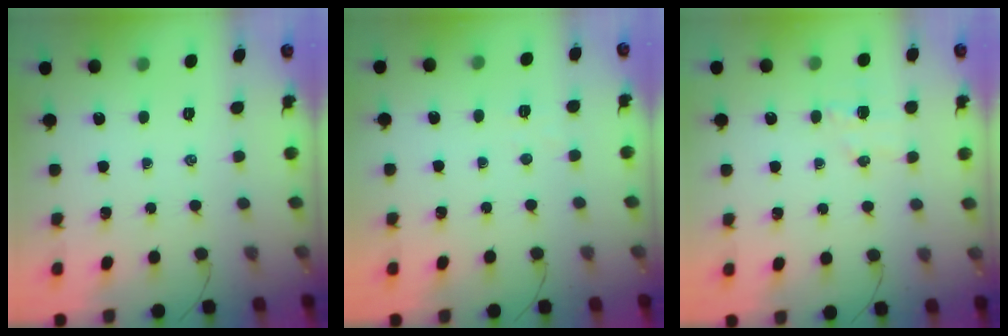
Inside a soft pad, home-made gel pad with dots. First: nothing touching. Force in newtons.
{"total": 2.6, "press": 2.4, "slide": 0.8}
{"total": 5.4, "press": 5.3, "slide": 1.1}